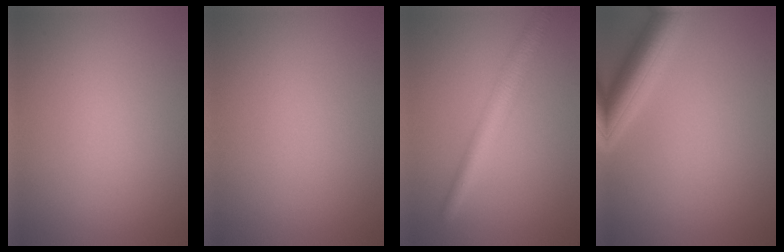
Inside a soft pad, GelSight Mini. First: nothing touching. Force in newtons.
{"total": 0.0}
{"total": 3.6, "press": 3.6, "slide": 0.2}
{"total": 5.3, "press": 5.3, "slide": 0.3}